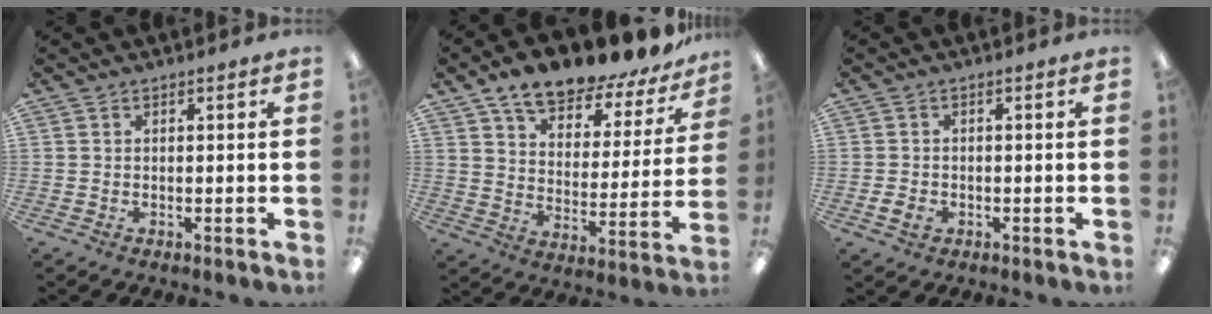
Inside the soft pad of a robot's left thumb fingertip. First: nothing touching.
{"total": 13.0, "force": [11.3, 4.0, 5.2], "torque": [-0.098, -0.082, 0.192]}
{"total": 2.6, "force": [-0.9, 1.9, 1.5], "torque": [-0.024, 0.005, -0.015]}